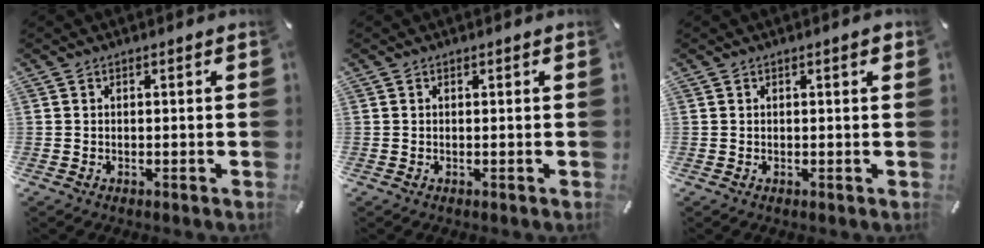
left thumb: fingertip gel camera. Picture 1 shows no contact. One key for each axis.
{"total": 0.0}
{"total": 0.9, "fx": 0.3, "fy": 0.2, "fz": 0.8, "tx": -0.017, "ty": 0.004, "tz": 0.004}